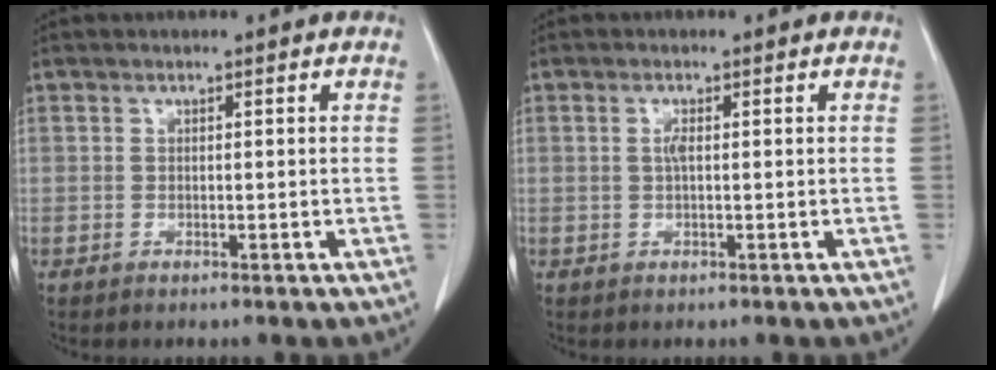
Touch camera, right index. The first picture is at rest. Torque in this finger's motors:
{"motor_torque": [0.17, -0.04, 0.05, 0.01]}